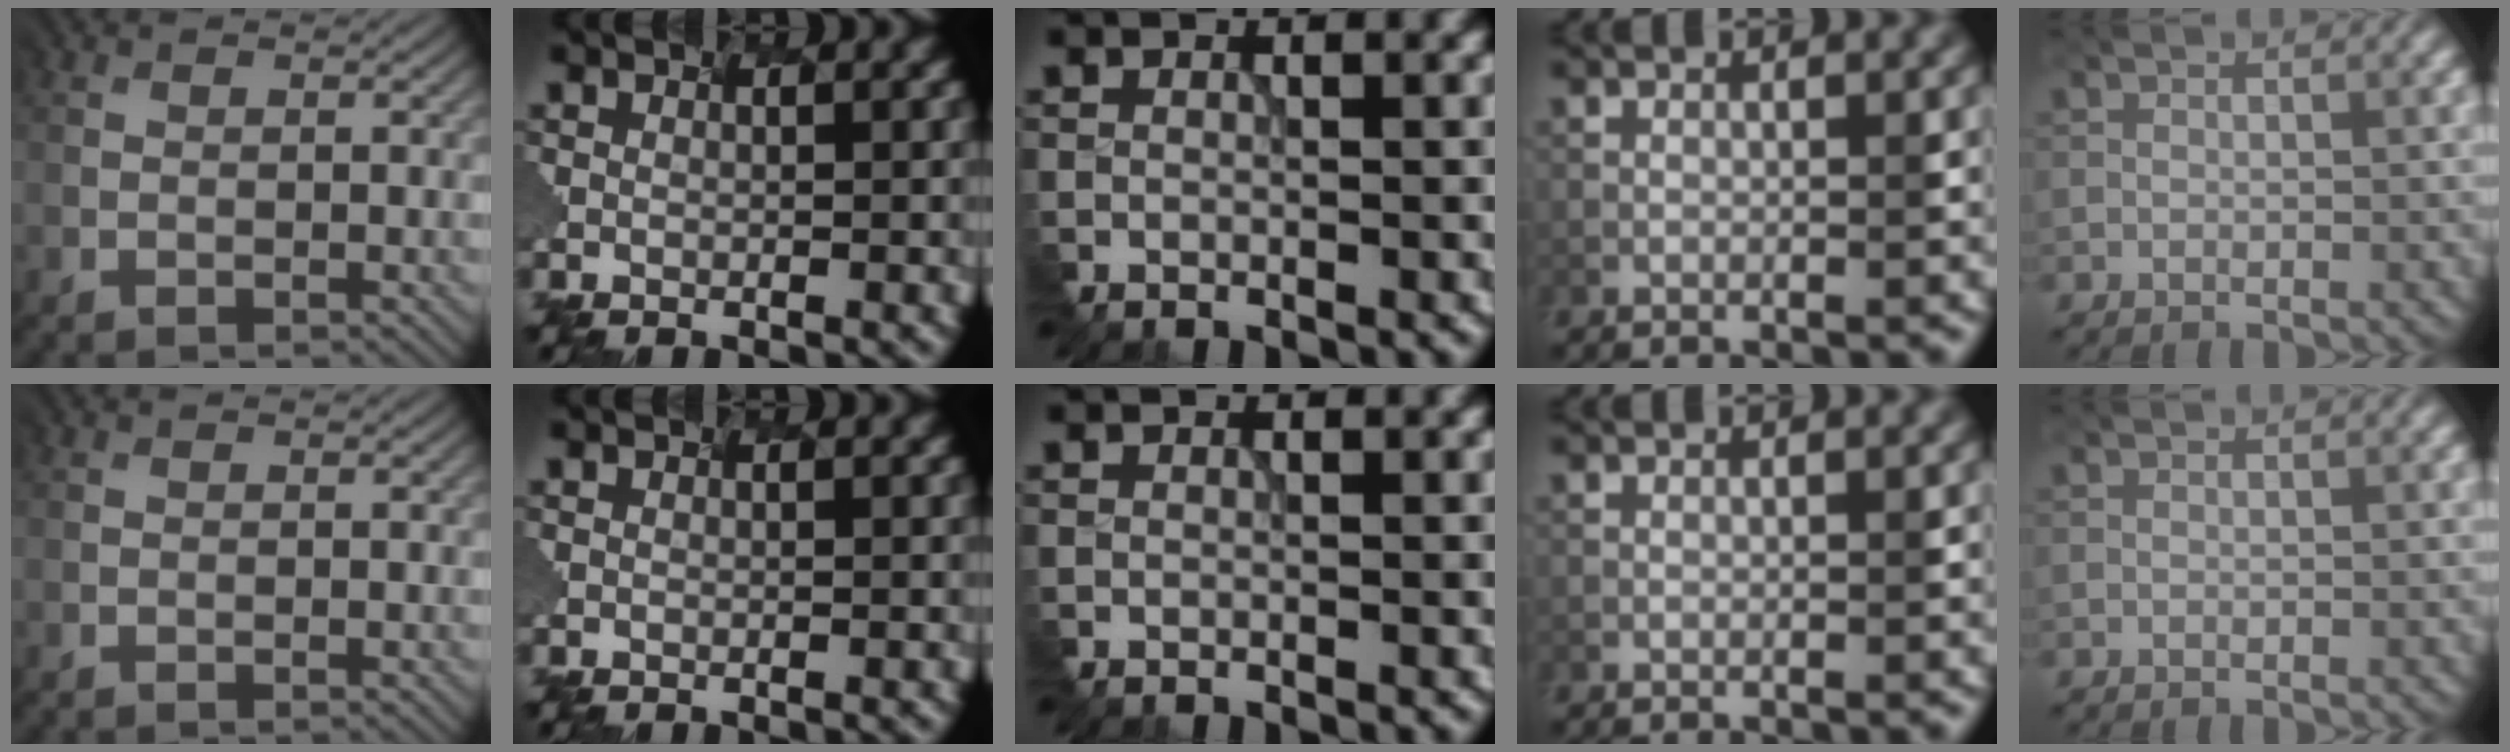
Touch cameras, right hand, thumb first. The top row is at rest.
{}